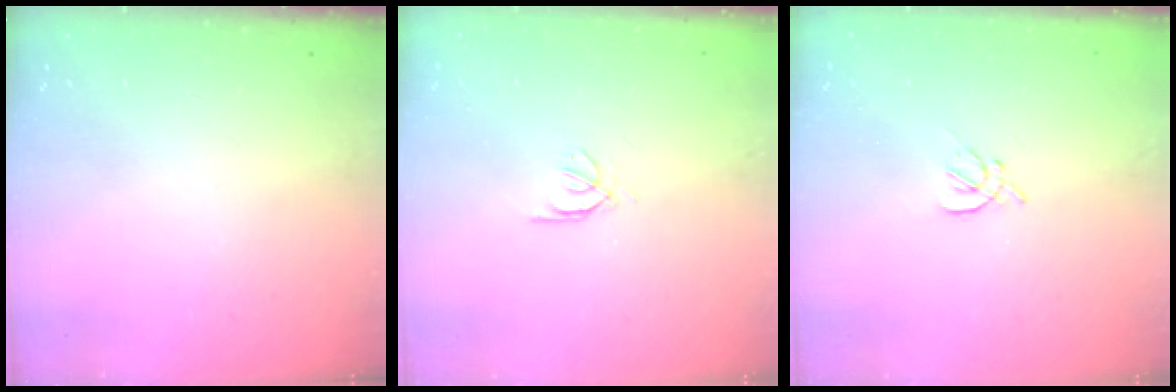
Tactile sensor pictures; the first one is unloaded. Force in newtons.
{"total": 0.5, "press": 0.4, "slide": 0.3}
{"total": 1.6, "press": 1.5, "slide": 0.5}